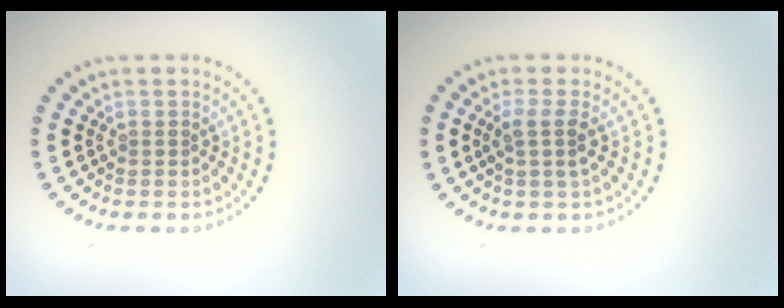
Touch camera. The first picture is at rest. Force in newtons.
{"total": 1.9, "press": 1.5, "slide": 1.1}